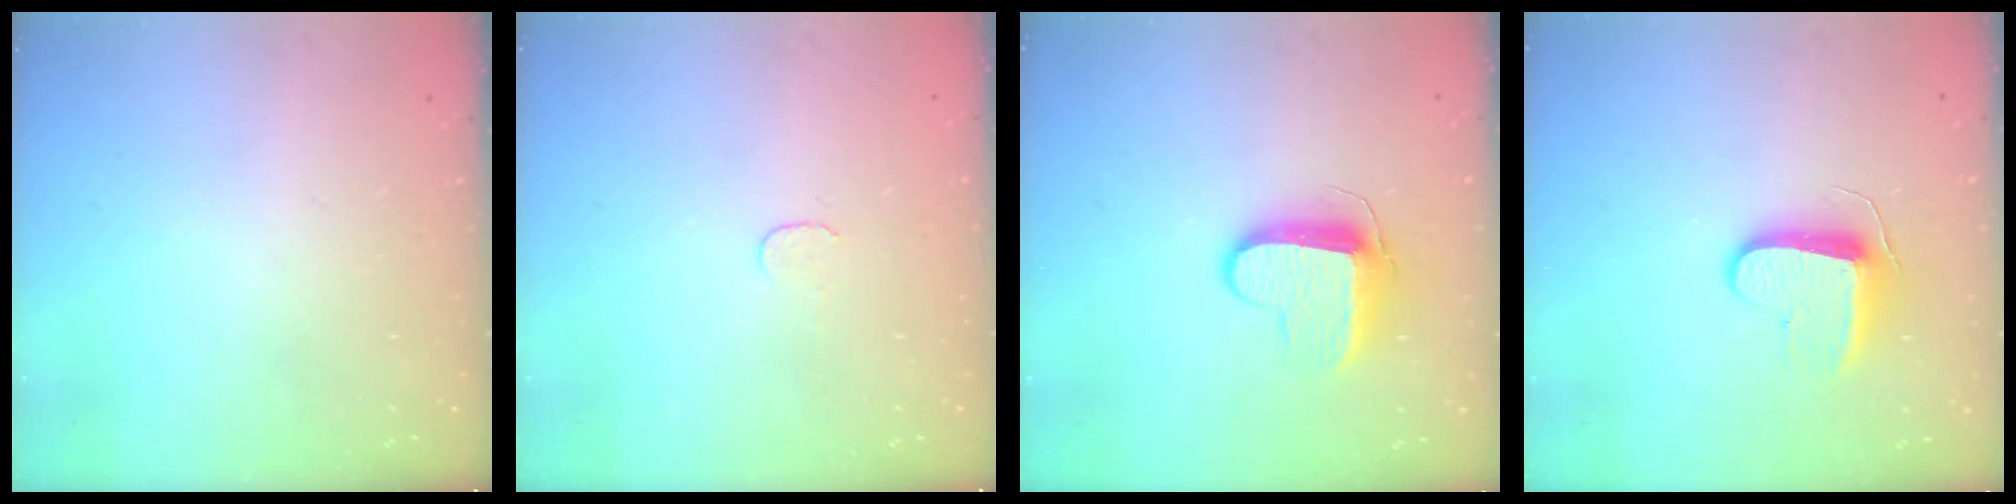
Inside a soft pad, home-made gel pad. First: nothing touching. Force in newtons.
{"total": 3.9, "press": 3.9, "slide": 0.3}
{"total": 9.9, "press": 9.9, "slide": 0.7}
{"total": 9.4, "press": 9.4, "slide": 0.2}